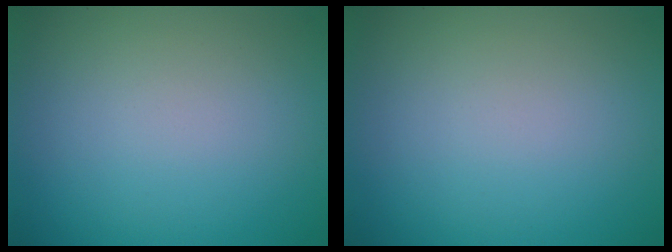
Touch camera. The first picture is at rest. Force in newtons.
{"total": 0.0}